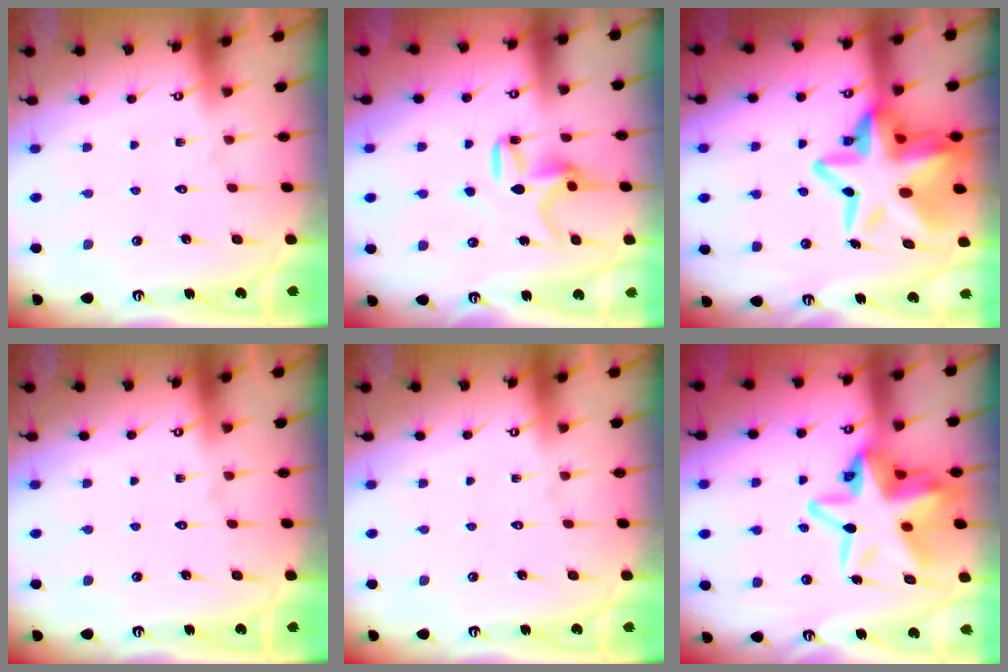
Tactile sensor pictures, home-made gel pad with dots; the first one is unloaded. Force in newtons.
{"total": 9.6, "press": 9.6, "slide": 0.7}
{"total": 20.7, "press": 20.3, "slide": 3.6}
{"total": 0.0}
{"total": 0.0}
{"total": 17.3, "press": 16.8, "slide": 4.3}